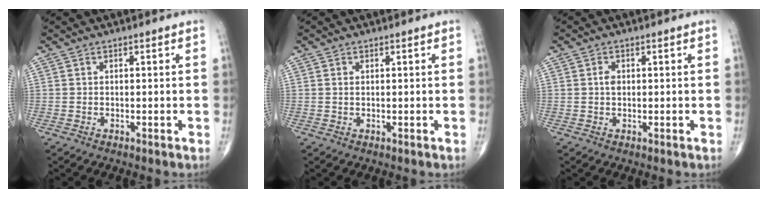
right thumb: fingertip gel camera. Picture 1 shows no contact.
{"total": 0.6, "force": [0.2, 0.3, 0.5], "torque": [-0.014, 0.003, 0.005]}
{"total": 1.6, "force": [0.2, 1.0, 1.2], "torque": [-0.022, 0.000, 0.002]}